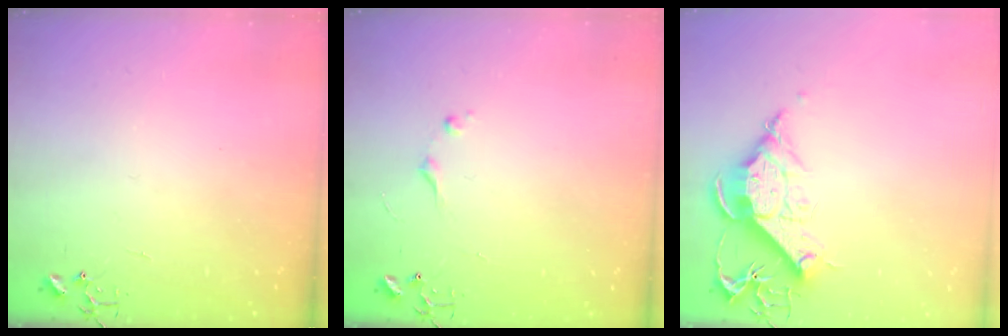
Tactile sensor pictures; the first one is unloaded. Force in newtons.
{"total": 5.2, "press": 5.1, "slide": 0.7}
{"total": 12.9, "press": 12.8, "slide": 1.5}